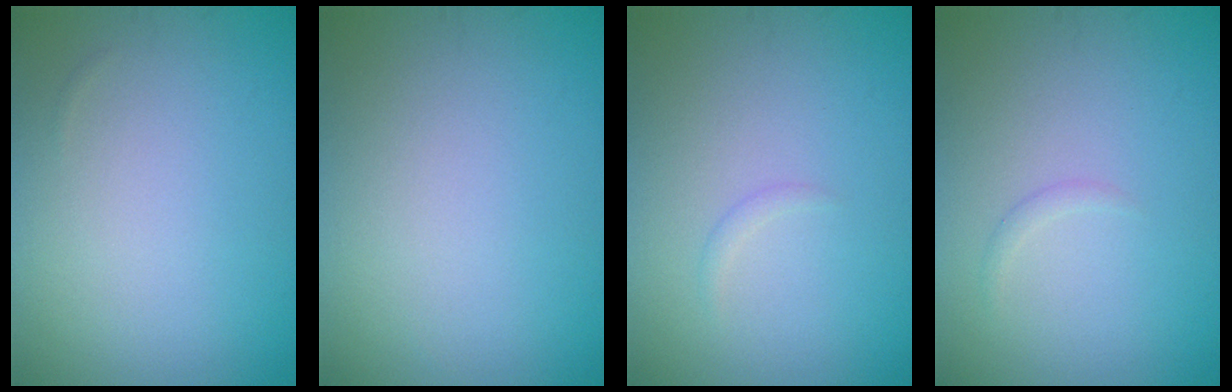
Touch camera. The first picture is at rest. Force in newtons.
{"total": 0.0}
{"total": 0.6, "press": 0.6, "slide": 0.0}
{"total": 0.6, "press": 0.6, "slide": 0.1}